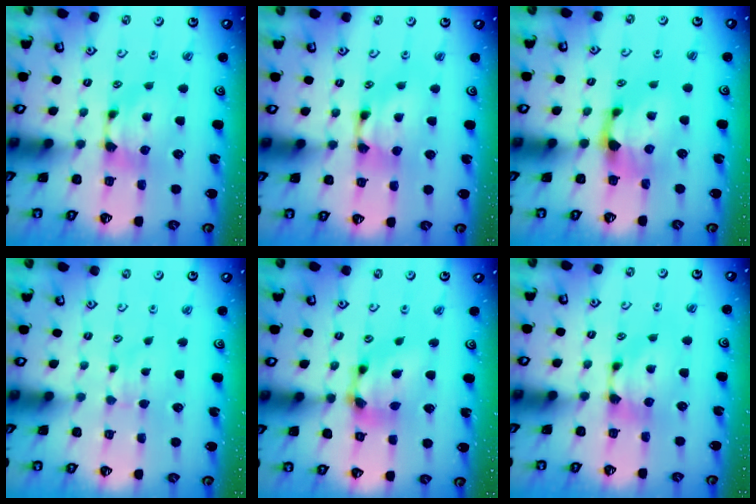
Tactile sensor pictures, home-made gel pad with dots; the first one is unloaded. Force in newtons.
{"total": 2.2, "press": 2.2, "slide": 0.1}
{"total": 1.9, "press": 1.3, "slide": 1.4}
{"total": 2.8, "press": 2.8, "slide": 0.4}
{"total": 6.2, "press": 5.8, "slide": 2.1}
{"total": 0.0}